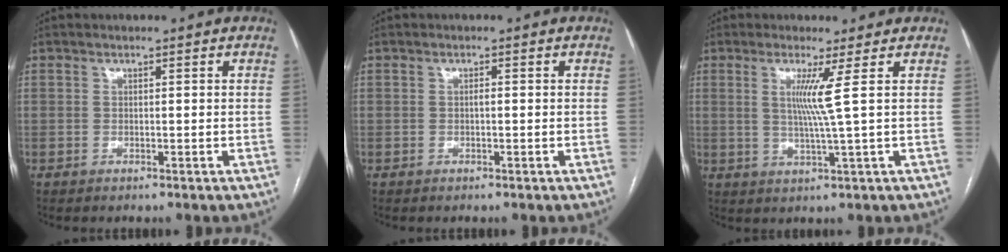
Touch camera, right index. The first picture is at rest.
{"total": 0.6, "force": [-0.1, 0.1, 0.5], "torque": [-0.010, 0.002, -0.002]}
{"total": 4.9, "force": [1.2, -1.8, 4.3], "torque": [-0.087, -0.008, 0.027]}